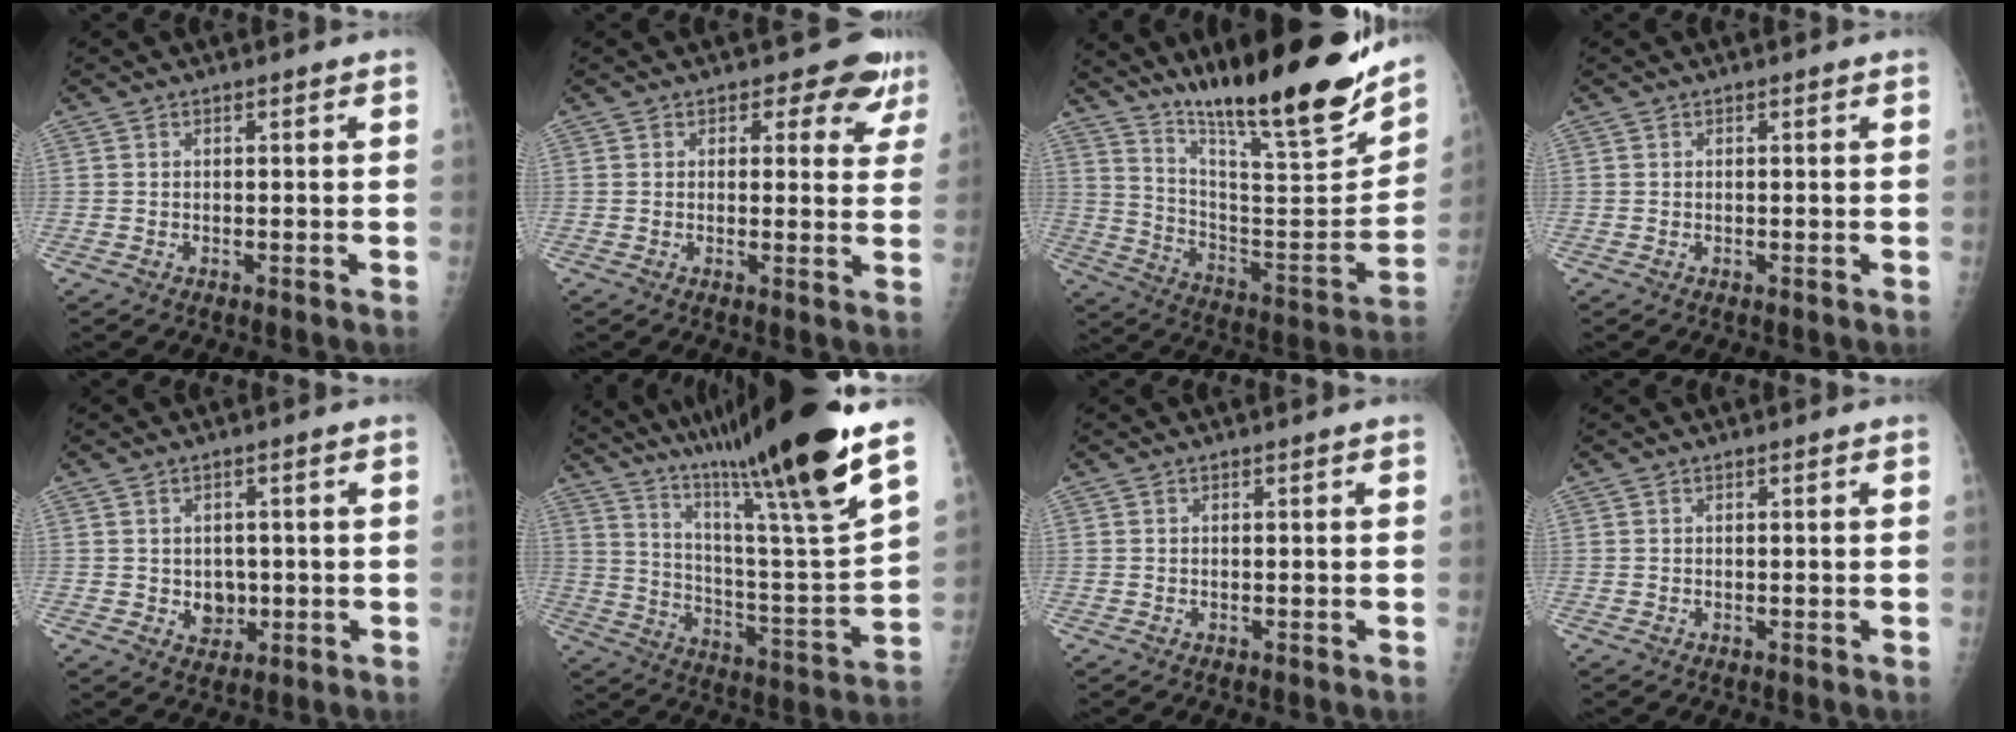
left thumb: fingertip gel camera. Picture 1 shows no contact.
{"total": 6.4, "force": [4.6, 3.7, 2.4], "torque": [0.011, -0.023, 0.040]}
{"total": 25.6, "force": [20.0, 3.0, 15.8], "torque": [-0.229, -0.113, 0.324]}
{"total": 0.0}
{"total": 4.2, "force": [-0.3, 3.5, 2.3], "torque": [-0.010, 0.001, 0.004]}
{"total": 29.6, "force": [21.2, 1.9, 20.6], "torque": [-0.328, -0.095, 0.342]}
{"total": 0.0}
{"total": 0.0}